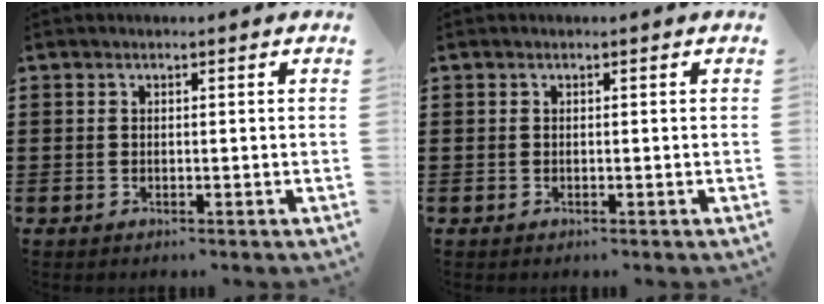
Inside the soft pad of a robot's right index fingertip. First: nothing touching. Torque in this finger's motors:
{"motor_torque": [-0.16, 0.17, 0.00, 0.00]}